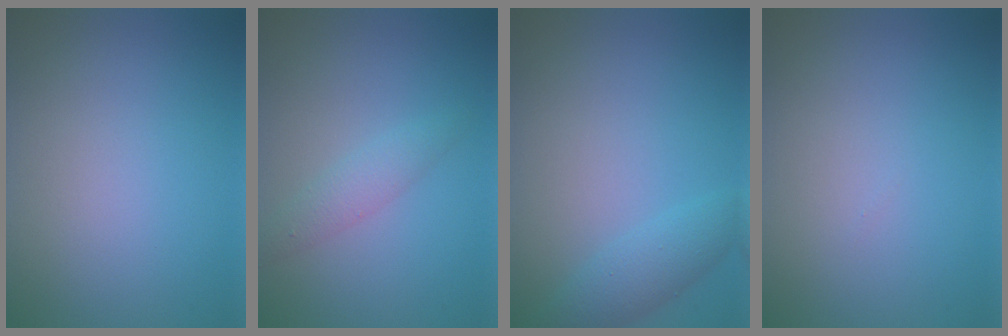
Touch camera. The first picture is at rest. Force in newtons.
{"total": 1.8, "press": 1.8, "slide": 0.0}
{"total": 2.6, "press": 2.6, "slide": 0.1}
{"total": 0.0}